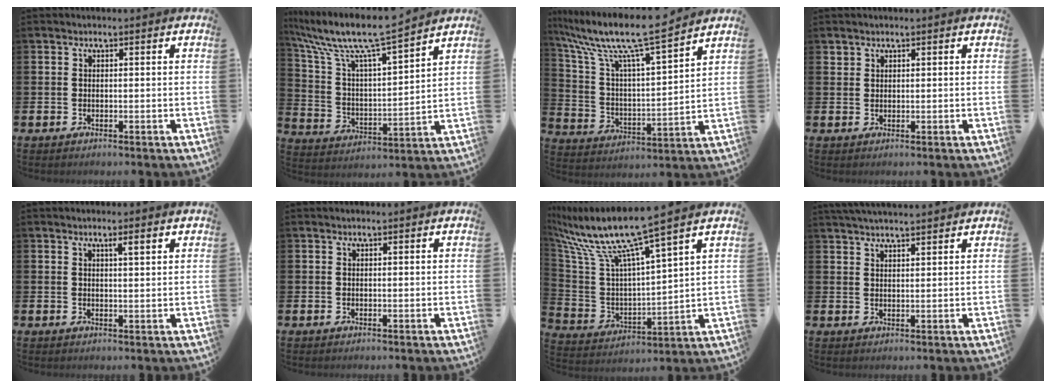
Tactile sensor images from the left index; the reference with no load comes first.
{"total": 10.7, "force": [9.4, 1.0, 5.1], "torque": [-0.139, -0.059, 0.156]}
{"total": 11.7, "force": [10.0, 1.2, 5.9], "torque": [-0.147, -0.065, 0.165]}
{"total": 1.3, "force": [1.2, 0.5, 0.0], "torque": [0.008, 0.000, 0.021]}
{"total": 2.2, "force": [1.5, 0.4, 1.7], "torque": [-0.023, 0.000, 0.022]}
{"total": 0.0}
{"total": 10.7, "force": [8.7, 0.2, 6.2], "torque": [-0.160, -0.060, 0.141]}
{"total": 3.0, "force": [3.0, -0.1, 0.5], "torque": [-0.012, -0.010, 0.054]}